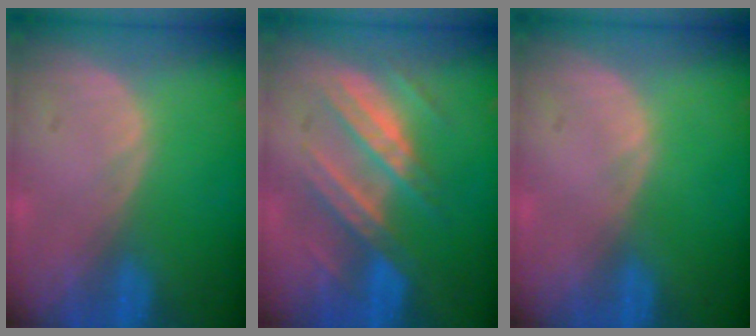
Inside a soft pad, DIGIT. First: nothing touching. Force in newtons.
{"total": 7.4, "press": 7.3, "slide": 1.0}
{"total": 0.0}